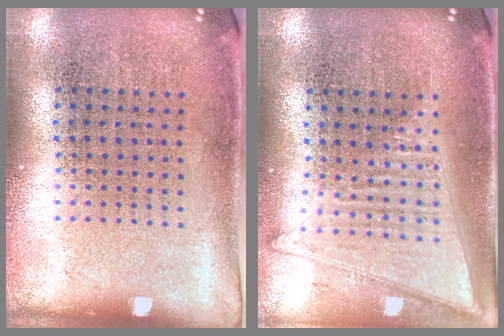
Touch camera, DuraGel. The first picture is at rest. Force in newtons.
{"total": 1.4, "press": 1.3, "slide": 0.5}